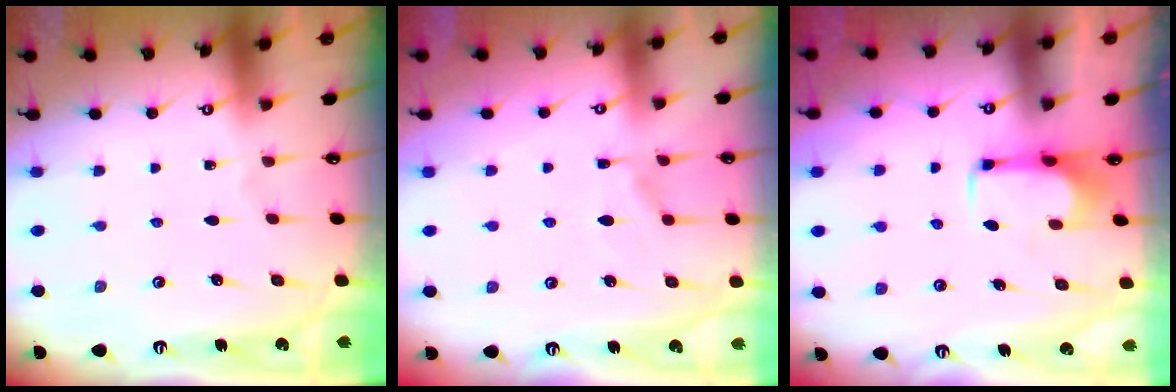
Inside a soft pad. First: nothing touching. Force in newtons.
{"total": 1.8, "press": 1.0, "slide": 1.5}
{"total": 2.0, "press": 1.9, "slide": 0.4}